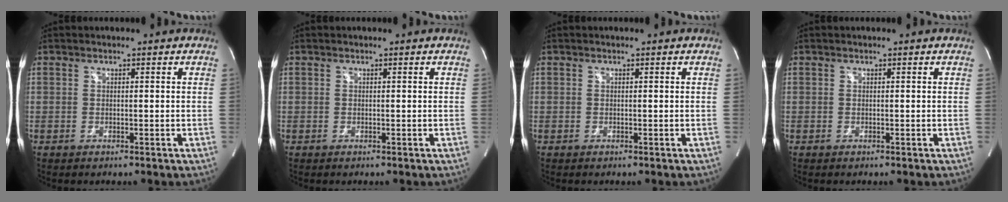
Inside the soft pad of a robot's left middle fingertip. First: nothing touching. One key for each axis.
{"total": 0.0}
{"total": 0.0}
{"total": 0.0}